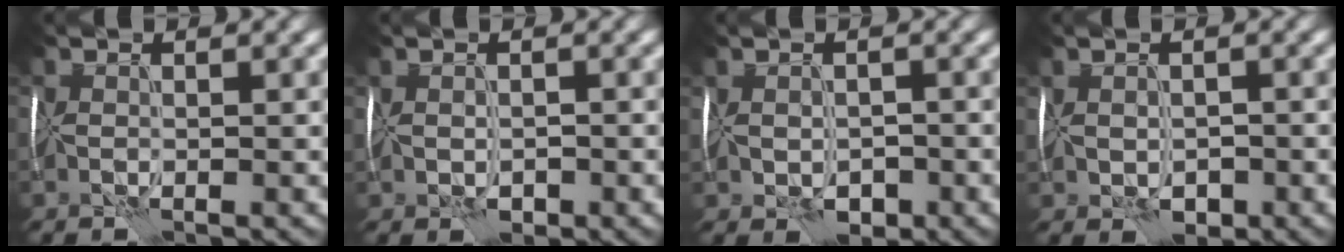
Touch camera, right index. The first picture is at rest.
{"total": 1.3, "force": [-0.1, 1.0, 0.8], "torque": [-0.017, -0.003, 0.002]}
{"total": 2.5, "force": [-0.6, 1.8, 1.6], "torque": [-0.021, -0.002, -0.008]}
{"total": 2.2, "force": [-0.4, 1.6, 1.4], "torque": [-0.022, -0.003, -0.003]}